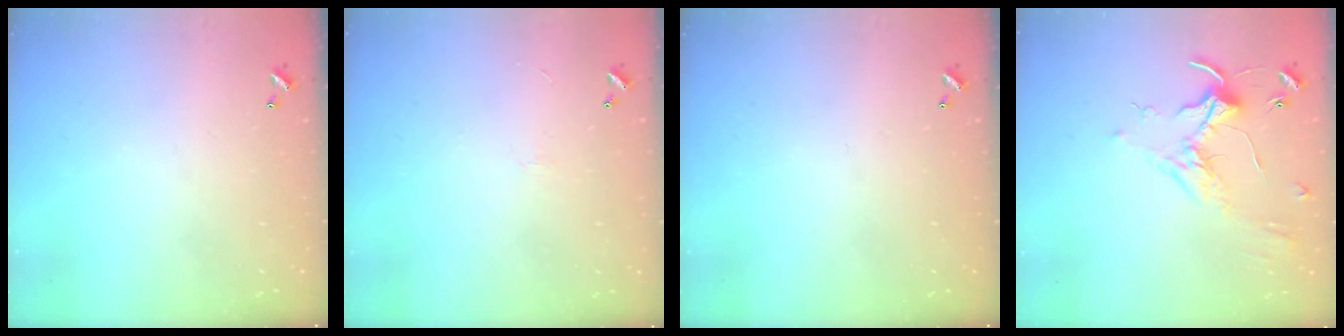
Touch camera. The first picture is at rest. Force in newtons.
{"total": 0.7, "press": 0.3, "slide": 0.7}
{"total": 0.0}
{"total": 1.7, "press": 1.6, "slide": 0.5}